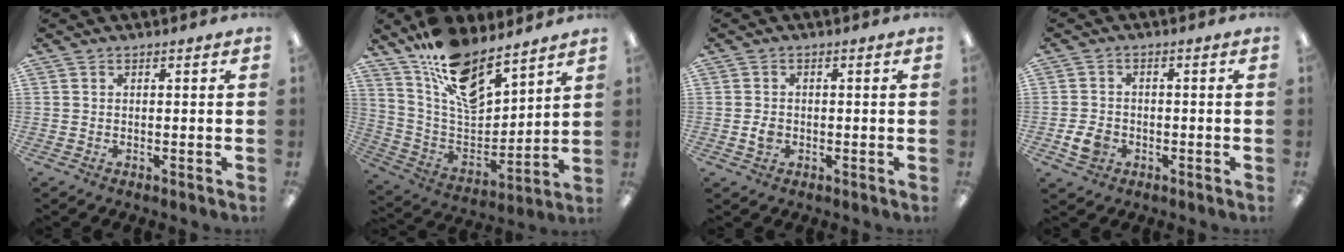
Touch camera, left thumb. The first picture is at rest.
{"total": 16.2, "force": [12.0, 6.7, 8.6], "torque": [-0.163, -0.073, 0.220]}
{"total": 2.4, "force": [-0.4, 1.9, 1.4], "torque": [-0.016, 0.000, -0.010]}
{"total": 4.5, "force": [-1.9, 3.4, 2.4], "torque": [-0.049, 0.005, -0.035]}